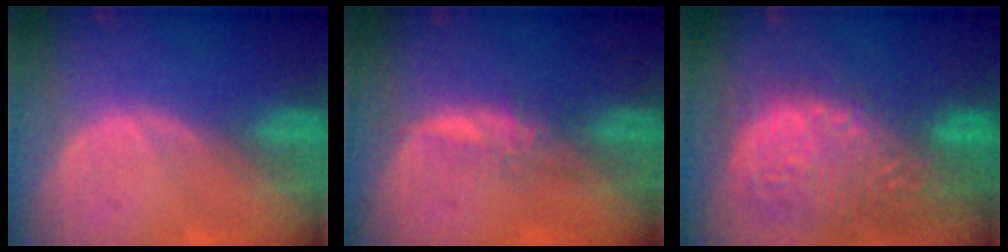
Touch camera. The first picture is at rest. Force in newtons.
{"total": 2.3, "press": 2.2, "slide": 0.6}
{"total": 15.3, "press": 12.5, "slide": 8.8}